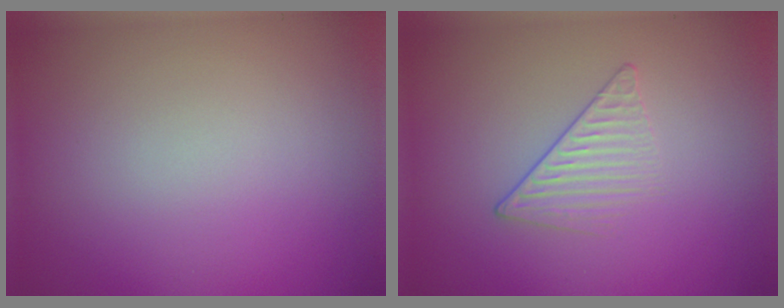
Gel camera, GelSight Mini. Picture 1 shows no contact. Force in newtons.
{"total": 1.6, "press": 1.0, "slide": 1.2}